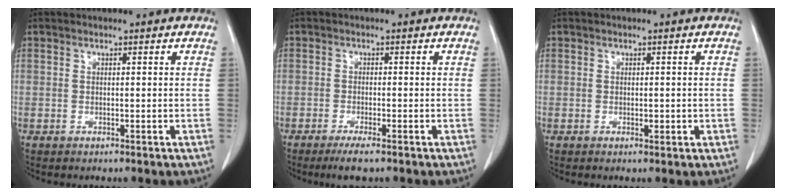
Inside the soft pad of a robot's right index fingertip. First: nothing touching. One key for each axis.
{"total": 3.5, "fx": -2.5, "fy": 0.2, "fz": 2.4, "tx": -0.044, "ty": -0.009, "tz": -0.043}
{"total": 1.1, "fx": -0.1, "fy": 0.7, "fz": 0.9, "tx": -0.008, "ty": -0.001, "tz": 0.002}